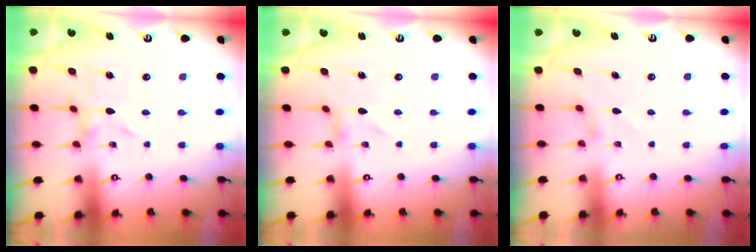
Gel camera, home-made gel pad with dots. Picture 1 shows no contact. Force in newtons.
{"total": 0.0}
{"total": 1.8, "press": 1.8, "slide": 0.4}